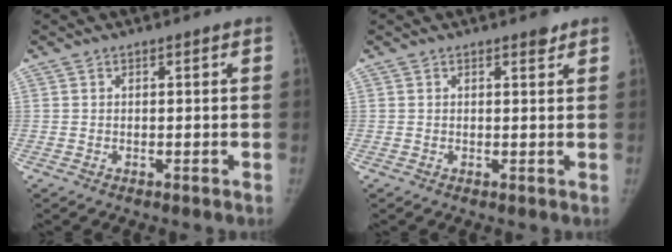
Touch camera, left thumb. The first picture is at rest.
{"total": 1.6, "force": [1.2, 0.7, 0.8], "torque": [-0.004, -0.006, 0.014]}